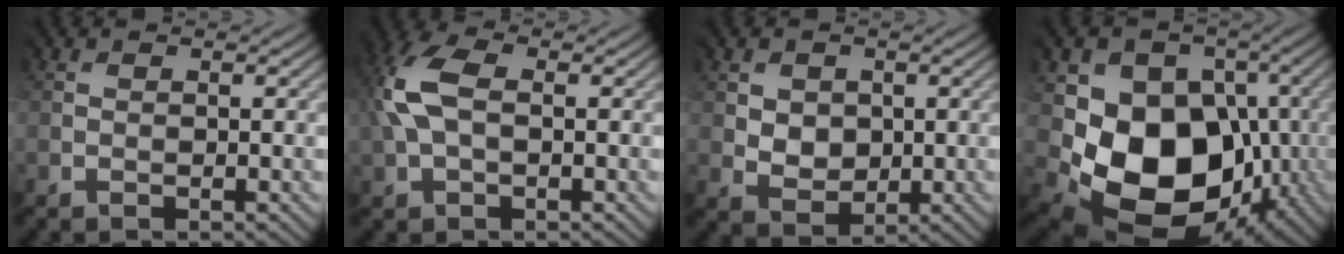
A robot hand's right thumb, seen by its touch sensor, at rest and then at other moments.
{"total": 8.2, "force": [1.4, 5.1, 6.2], "torque": [-0.176, 0.022, 0.019]}
{"total": 3.1, "force": [1.0, 2.8, 1.0], "torque": [-0.037, -0.003, 0.019]}
{"total": 13.8, "force": [-2.4, 10.9, 8.1], "torque": [-0.122, -0.036, -0.040]}